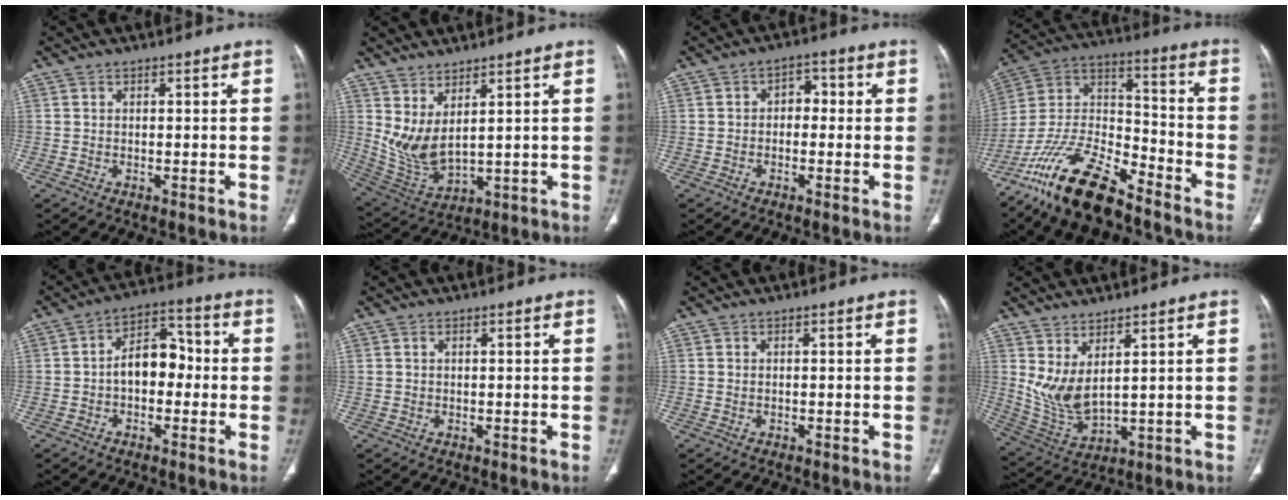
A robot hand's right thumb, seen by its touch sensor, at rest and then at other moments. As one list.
[{"total": 8.7, "force": [3.5, 3.3, 7.2], "torque": [-0.149, -0.038, 0.089]}, {"total": 3.7, "force": [-0.1, 2.7, 2.6], "torque": [-0.016, 0.017, -0.012]}, {"total": 19.6, "force": [-14.5, 6.8, 11.2], "torque": [-0.213, 0.074, -0.270]}, {"total": 8.9, "force": [-0.9, 5.9, 6.6], "torque": [-0.078, 0.035, -0.026]}, {"total": 0.6, "force": [0.3, 0.4, 0.3], "torque": [-0.005, 0.002, 0.007]}, {"total": 0.0}, {"total": 8.5, "force": [3.3, 3.4, 7.0], "torque": [-0.142, -0.035, 0.085]}]